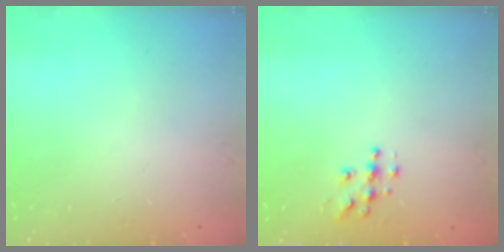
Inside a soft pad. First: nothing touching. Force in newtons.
{"total": 5.9, "press": 5.9, "slide": 0.2}